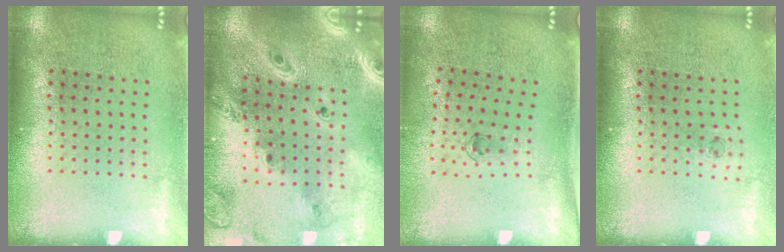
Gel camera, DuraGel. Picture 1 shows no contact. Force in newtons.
{"total": 3.5, "press": 2.7, "slide": 2.1}
{"total": 0.7, "press": 0.4, "slide": 0.6}
{"total": 0.6, "press": 0.3, "slide": 0.5}